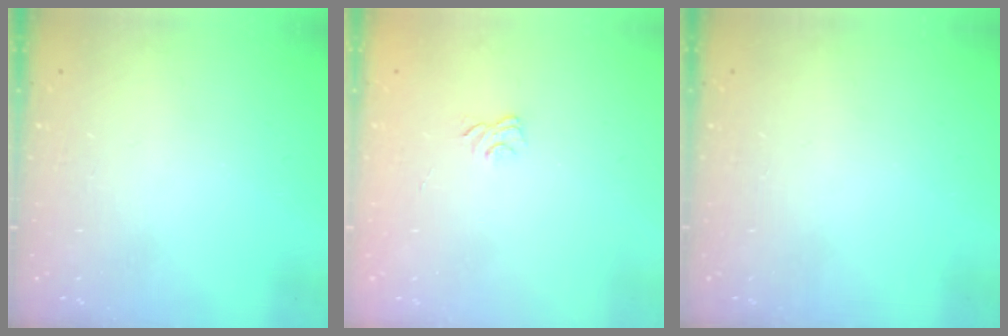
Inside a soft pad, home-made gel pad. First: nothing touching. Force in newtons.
{"total": 3.3, "press": 3.0, "slide": 1.3}
{"total": 0.0}